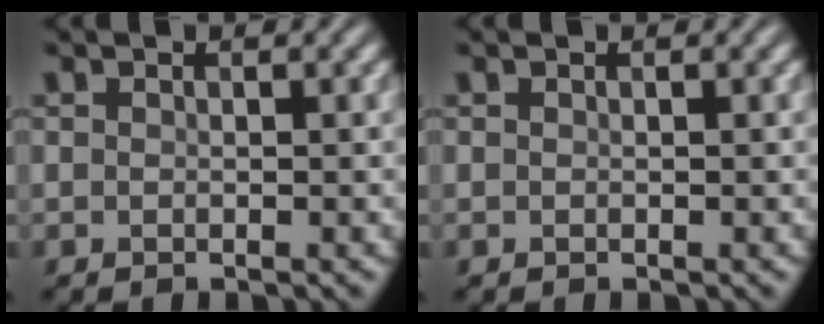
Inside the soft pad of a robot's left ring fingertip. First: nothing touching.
{"total": 0.0}